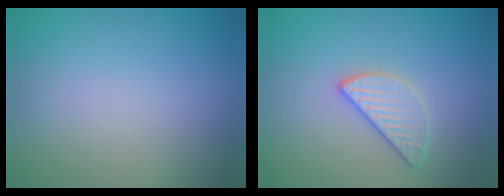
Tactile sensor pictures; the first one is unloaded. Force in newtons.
{"total": 2.5, "press": 2.4, "slide": 0.8}